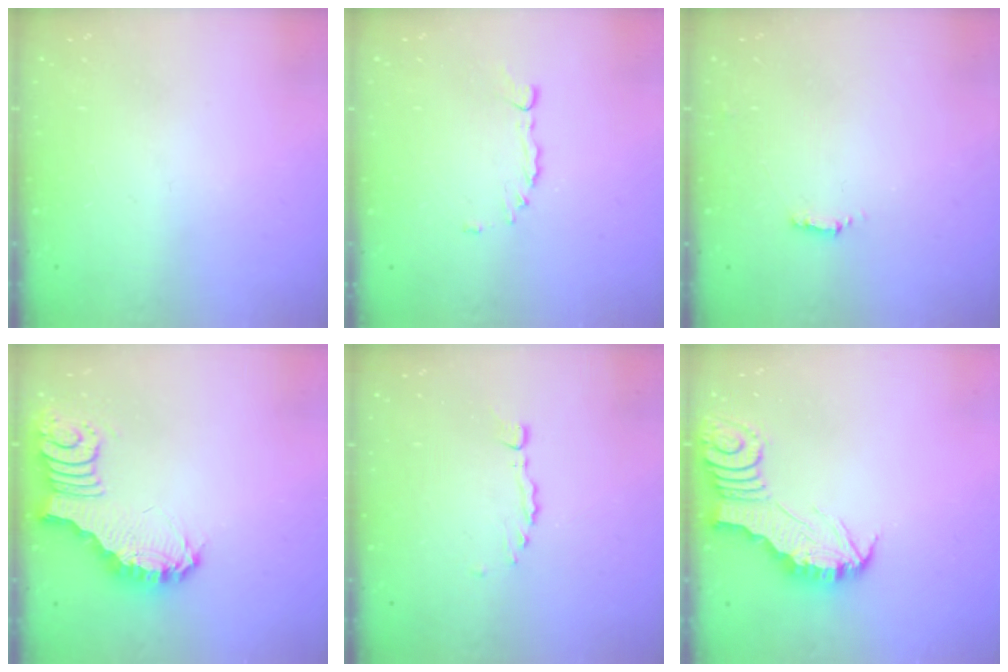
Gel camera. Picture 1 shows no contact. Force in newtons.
{"total": 3.0, "press": 2.9, "slide": 0.7}
{"total": 1.3, "press": 1.3, "slide": 0.4}
{"total": 3.7, "press": 3.6, "slide": 0.6}
{"total": 0.0}
{"total": 3.3, "press": 3.3, "slide": 0.3}